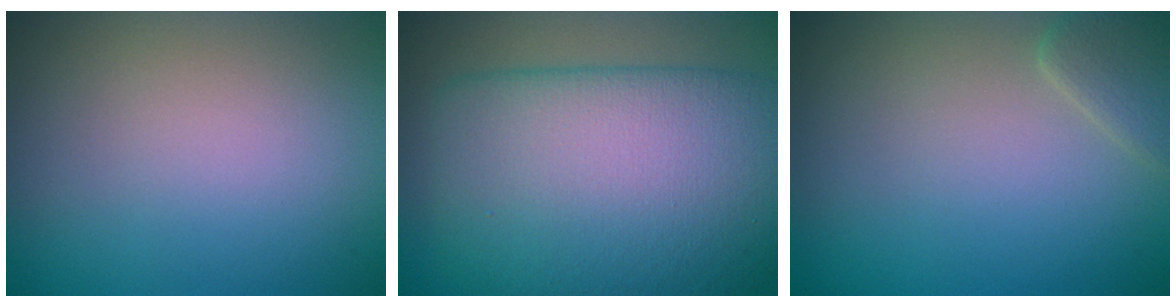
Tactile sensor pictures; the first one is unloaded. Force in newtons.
{"total": 12.1, "press": 12.1, "slide": 0.3}
{"total": 1.9, "press": 1.9, "slide": 0.1}